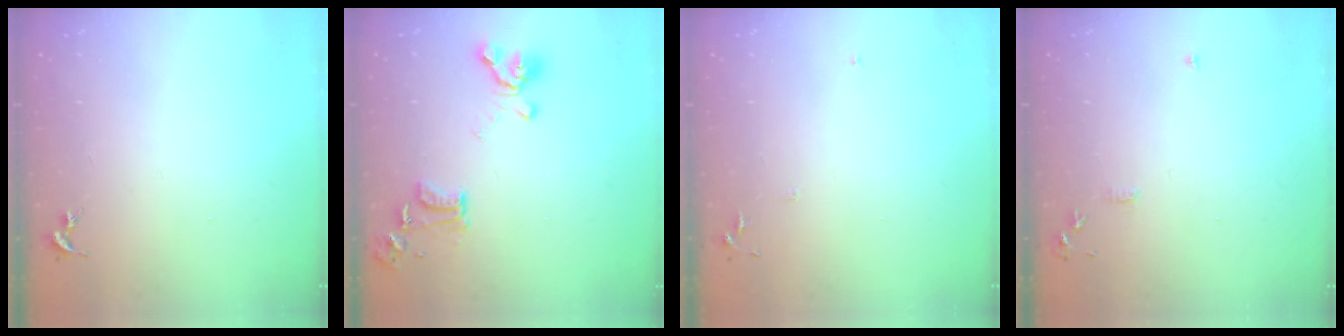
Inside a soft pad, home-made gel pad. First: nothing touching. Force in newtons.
{"total": 15.0, "press": 14.9, "slide": 1.3}
{"total": 5.6, "press": 5.6, "slide": 0.7}
{"total": 6.5, "press": 6.5, "slide": 0.8}